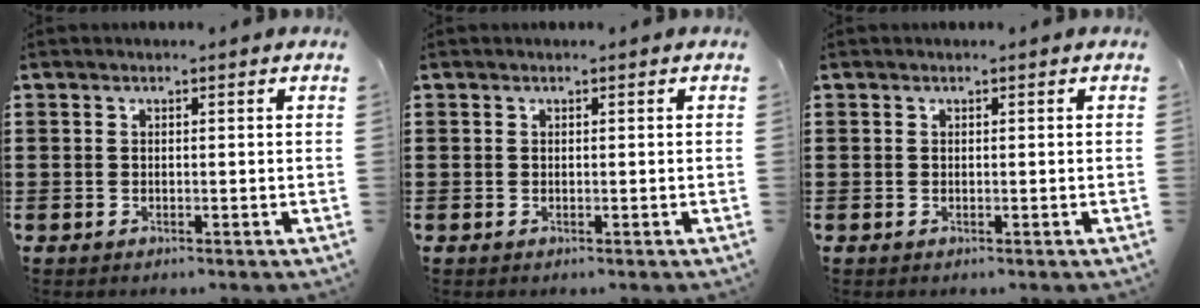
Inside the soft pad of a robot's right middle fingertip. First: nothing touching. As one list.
[{"total": 0.0}, {"total": 0.0}]